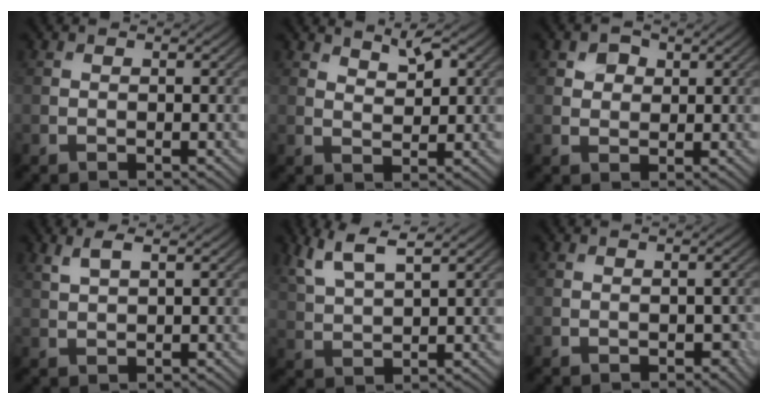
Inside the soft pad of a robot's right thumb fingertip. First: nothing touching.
{"total": 3.1, "force": [2.2, 1.2, 1.9], "torque": [-0.028, -0.010, 0.047]}
{"total": 2.3, "force": [1.1, 1.8, 1.1], "torque": [-0.021, 0.001, 0.018]}
{"total": 2.4, "force": [1.5, 0.5, 1.7], "torque": [-0.045, 0.004, 0.037]}
{"total": 5.8, "force": [3.9, 1.4, 4.1], "torque": [-0.103, 0.008, 0.087]}
{"total": 1.3, "force": [-0.5, 0.9, 0.8], "torque": [-0.015, -0.009, -0.005]}